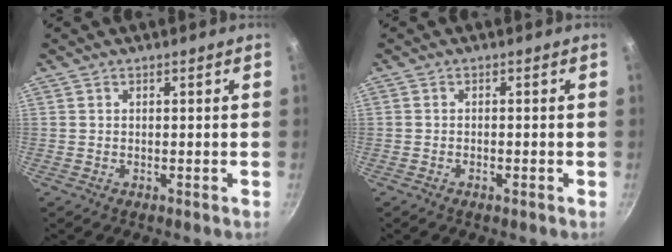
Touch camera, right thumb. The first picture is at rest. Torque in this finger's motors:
{"motor_torque": [-0.40, -0.08, -0.14, 0.10, 0.06]}